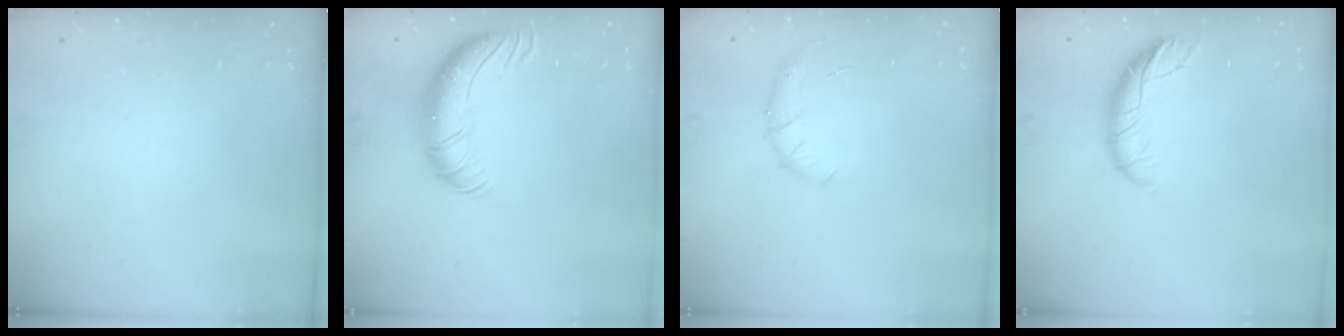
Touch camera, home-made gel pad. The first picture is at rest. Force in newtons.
{"total": 12.6, "press": 12.2, "slide": 3.0}
{"total": 6.7, "press": 6.5, "slide": 1.8}
{"total": 9.3, "press": 9.2, "slide": 1.7}